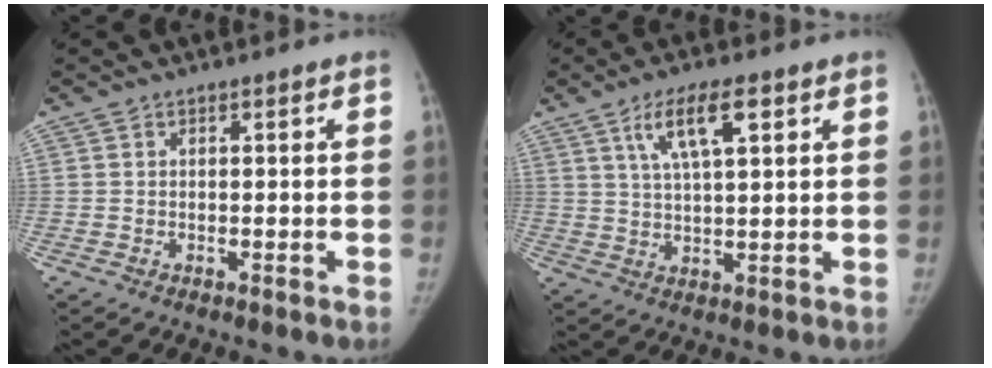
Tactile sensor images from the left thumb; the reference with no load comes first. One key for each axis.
{"total": 8.4, "fx": 4.0, "fy": 2.4, "fz": 7.0, "tx": -0.124, "ty": -0.007, "tz": 0.075}